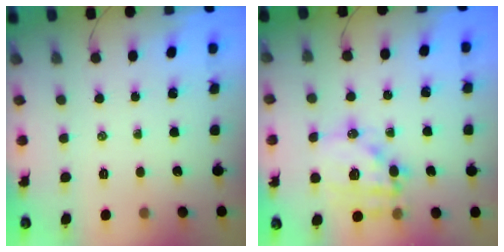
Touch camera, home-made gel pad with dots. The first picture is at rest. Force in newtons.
{"total": 15.0, "press": 14.6, "slide": 3.4}